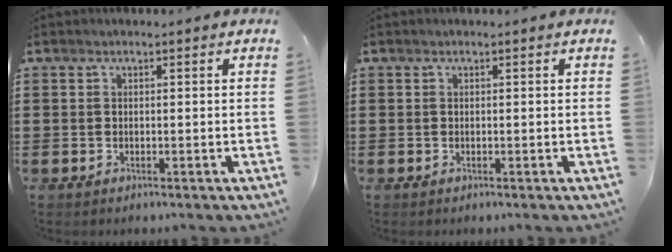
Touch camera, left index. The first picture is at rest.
{"total": 0.0}